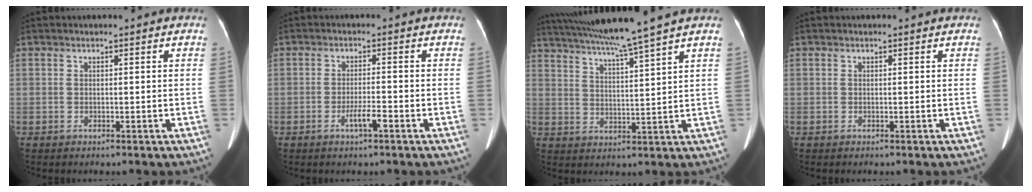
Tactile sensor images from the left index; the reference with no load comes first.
{"total": 2.9, "force": [-1.6, 0.2, 2.4], "torque": [-0.043, -0.001, -0.033]}
{"total": 11.8, "force": [9.9, -2.3, 6.0], "torque": [-0.105, 0.000, 0.161]}
{"total": 0.0}